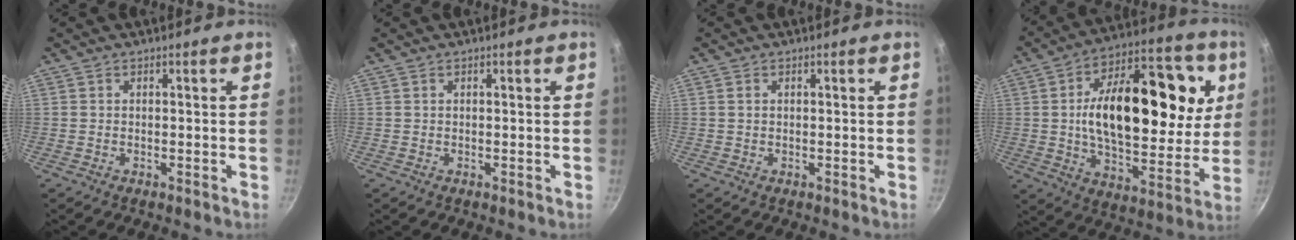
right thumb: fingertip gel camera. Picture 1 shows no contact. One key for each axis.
{"total": 0.0}
{"total": 0.7, "fx": 0.2, "fy": 0.5, "fz": 0.5, "tx": -0.009, "ty": 0.001, "tz": 0.004}
{"total": 27.6, "fx": 5.3, "fy": 15.2, "fz": 22.4, "tx": -0.326, "ty": 0.001, "tz": 0.070}